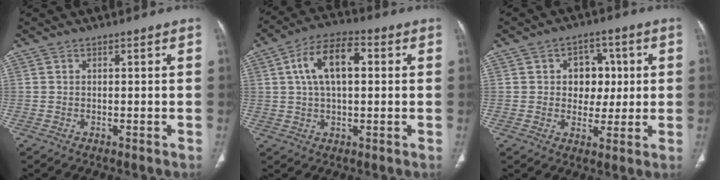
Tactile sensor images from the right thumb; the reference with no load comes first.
{"total": 11.3, "force": [2.4, 5.8, 9.4], "torque": [-0.167, 0.021, 0.036]}
{"total": 8.1, "force": [1.1, 6.5, 4.8], "torque": [-0.020, 0.004, 0.015]}